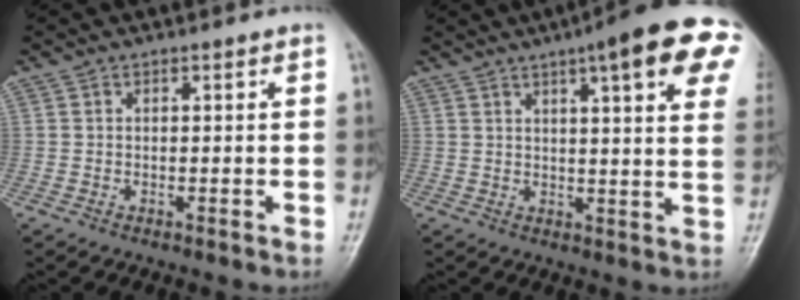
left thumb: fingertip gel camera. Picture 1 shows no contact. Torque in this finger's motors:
{"motor_torque": [0.90, 0.47, 1.59, -1.18, 0.20]}